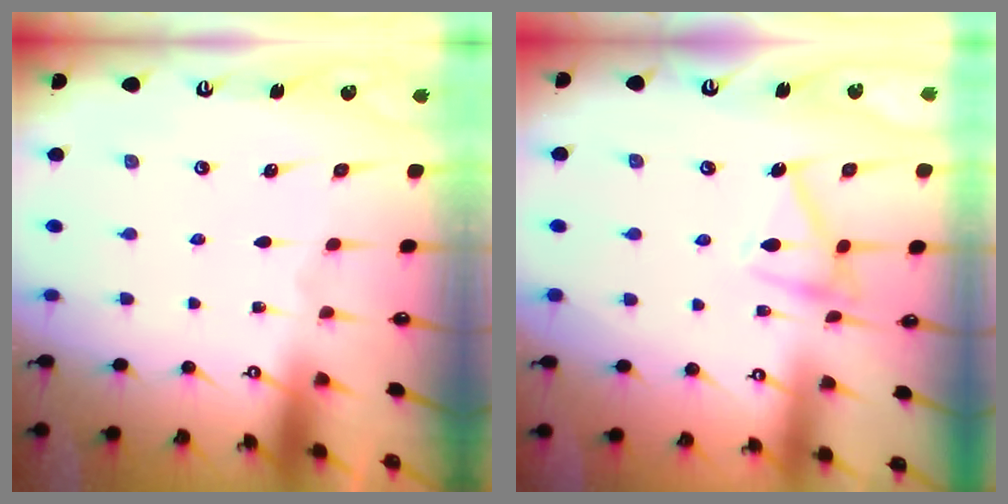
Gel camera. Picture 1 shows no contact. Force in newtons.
{"total": 13.2, "press": 13.2, "slide": 0.5}